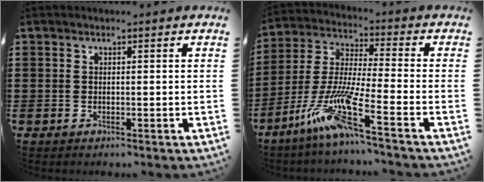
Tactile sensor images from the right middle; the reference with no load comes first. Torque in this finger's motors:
{"motor_torque": [1.61, -0.53, 1.05, 0.21]}